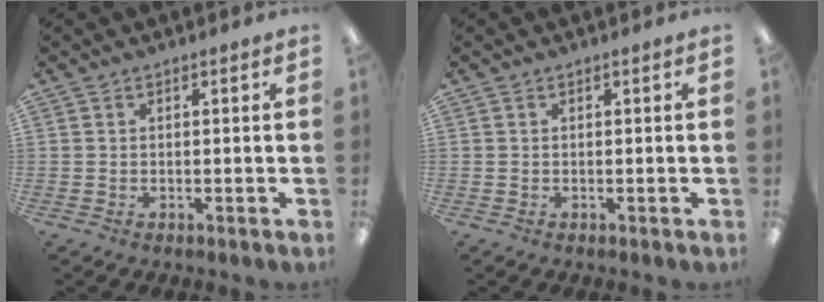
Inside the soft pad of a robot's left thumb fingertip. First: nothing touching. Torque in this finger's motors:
{"motor_torque": [0.00, 0.00, 0.00, 0.00, 0.00]}